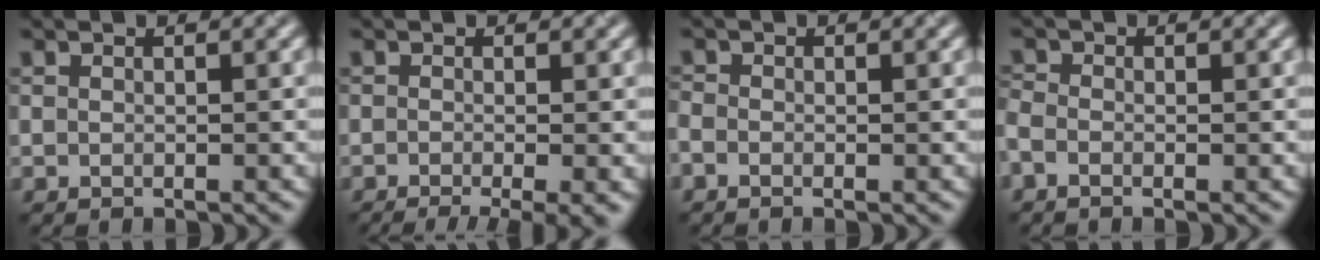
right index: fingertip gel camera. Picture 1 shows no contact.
{"total": 5.9, "force": [-2.6, 1.9, 4.9], "torque": [-0.053, -0.012, -0.034]}
{"total": 0.9, "force": [-0.5, 0.5, 0.6], "torque": [-0.017, -0.007, -0.008]}
{"total": 1.3, "force": [-0.7, 0.7, 0.9], "torque": [-0.028, -0.007, -0.016]}